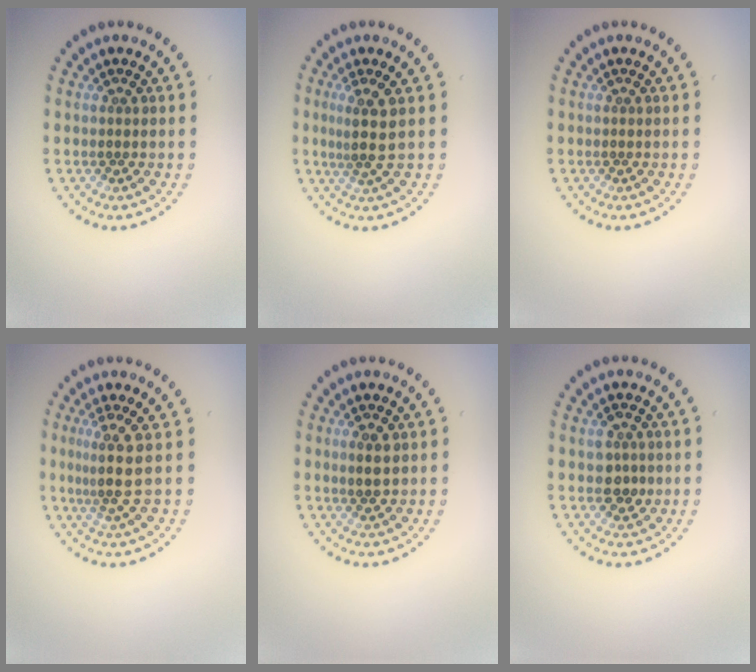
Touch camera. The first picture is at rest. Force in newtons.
{"total": 2.7, "press": 2.0, "slide": 1.7}
{"total": 0.0}
{"total": 3.0, "press": 2.2, "slide": 2.0}
{"total": 1.9, "press": 1.8, "slide": 0.3}
{"total": 2.2, "press": 2.2, "slide": 0.4}